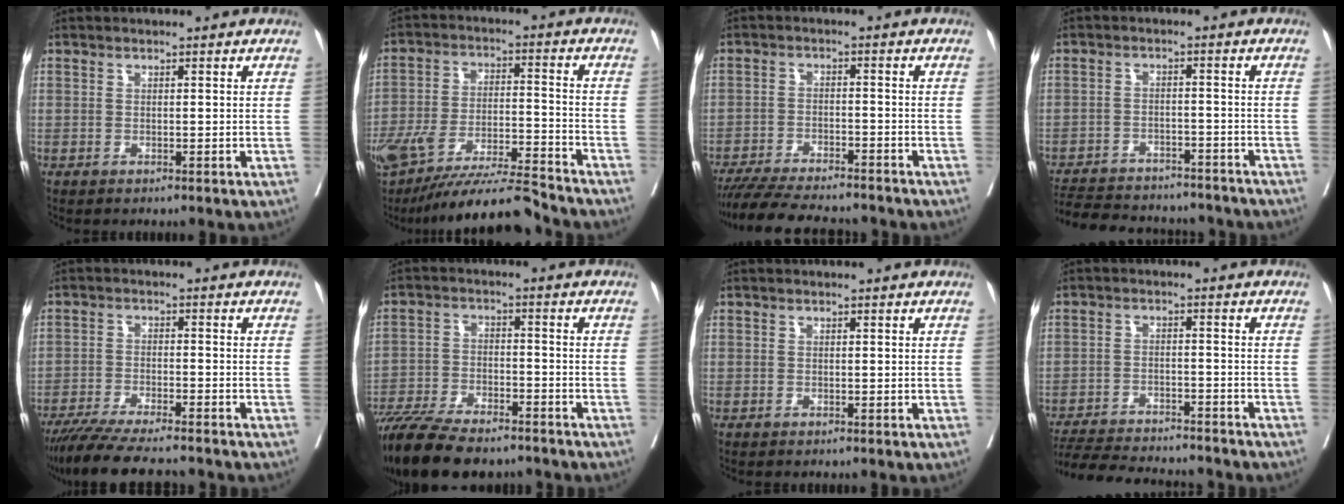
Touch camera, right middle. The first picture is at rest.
{"total": 15.9, "force": [-14.2, 0.6, 7.1], "torque": [-0.142, -0.005, -0.251]}
{"total": 13.9, "force": [-12.6, 2.1, 5.7], "torque": [-0.095, -0.013, -0.187]}
{"total": 18.3, "force": [-16.5, 5.0, 5.9], "torque": [-0.147, -0.006, -0.224]}
{"total": 12.7, "force": [-11.1, 1.1, 6.0], "torque": [-0.086, -0.023, -0.172]}
{"total": 16.0, "force": [-13.4, 4.2, 7.6], "torque": [-0.147, -0.017, -0.216]}
{"total": 0.0}
{"total": 15.7, "force": [-14.5, 2.1, 5.6], "torque": [-0.105, -0.014, -0.207]}